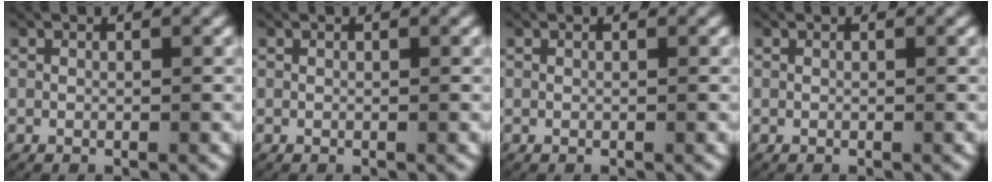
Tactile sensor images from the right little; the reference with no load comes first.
{"total": 0.0}
{"total": 0.0}
{"total": 0.0}